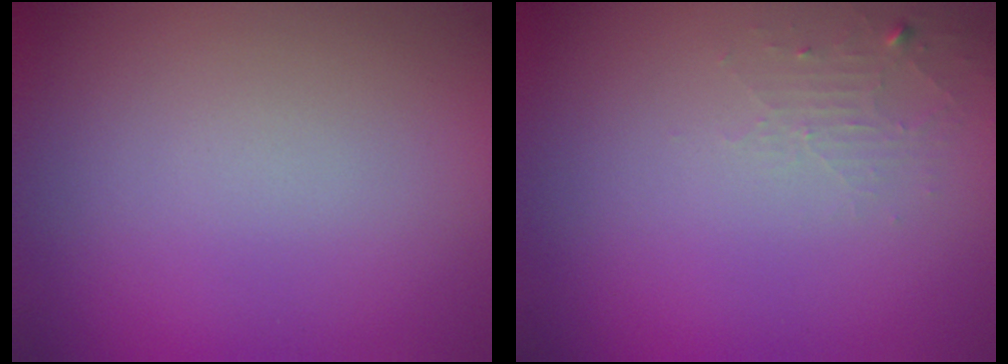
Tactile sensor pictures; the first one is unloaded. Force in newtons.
{"total": 1.3, "press": 1.3, "slide": 0.2}